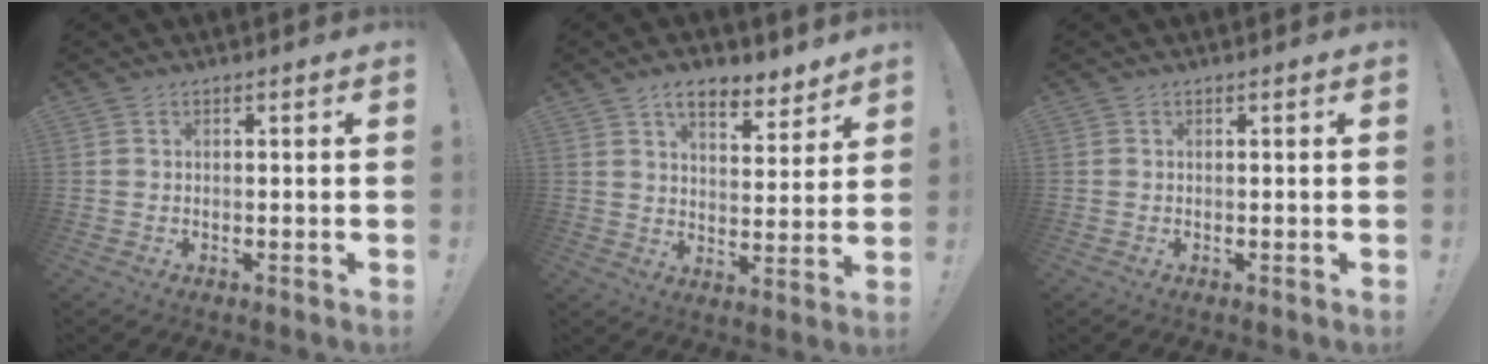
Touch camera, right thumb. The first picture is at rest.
{"total": 8.8, "force": [6.5, 3.9, 4.4], "torque": [-0.066, -0.038, 0.118]}
{"total": 0.0}